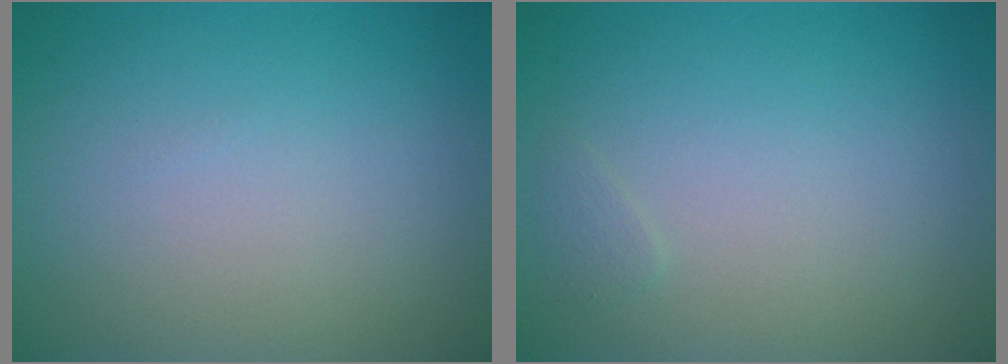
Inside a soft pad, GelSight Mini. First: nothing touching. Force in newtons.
{"total": 0.6, "press": 0.6, "slide": 0.0}